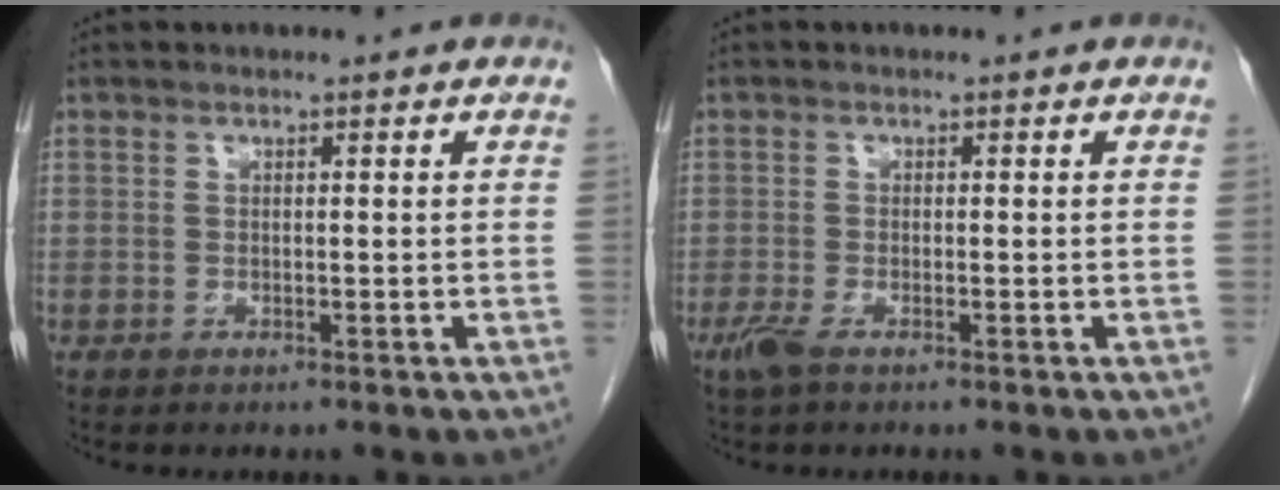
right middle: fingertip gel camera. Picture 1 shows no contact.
{"total": 2.3, "force": [-1.5, 0.5, 1.7], "torque": [-0.044, -0.007, -0.031]}